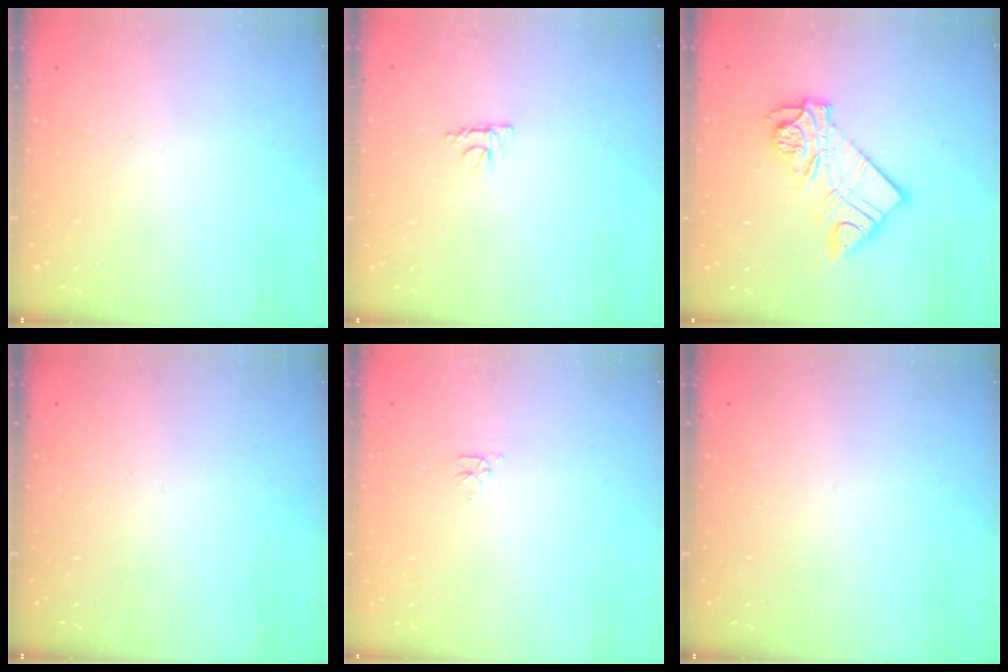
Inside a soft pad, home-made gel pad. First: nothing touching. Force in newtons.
{"total": 4.1, "press": 4.0, "slide": 0.7}
{"total": 13.1, "press": 13.0, "slide": 1.3}
{"total": 0.0}
{"total": 2.8, "press": 2.7, "slide": 0.4}
{"total": 0.0}